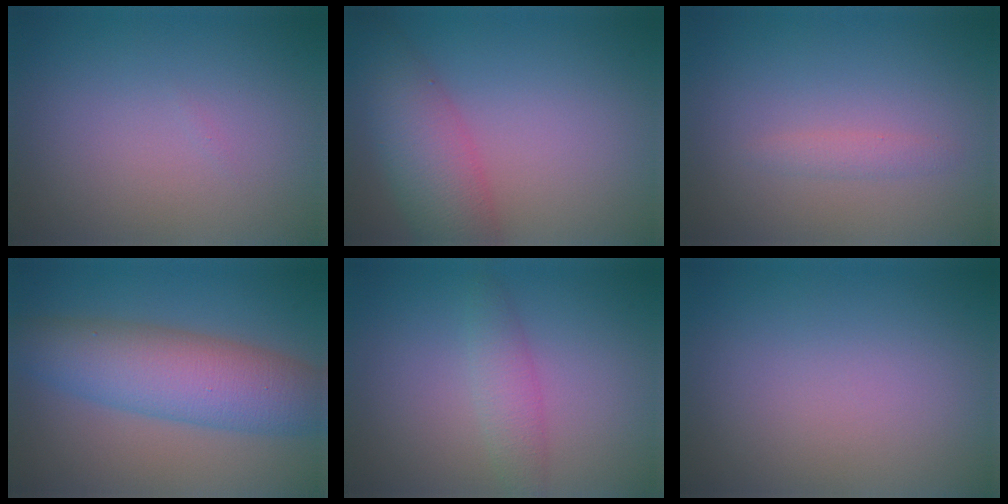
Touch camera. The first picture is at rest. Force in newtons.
{"total": 5.6, "press": 5.6, "slide": 0.3}
{"total": 1.0, "press": 1.0, "slide": 0.0}
{"total": 7.7, "press": 7.7, "slide": 0.3}
{"total": 2.2, "press": 2.2, "slide": 0.0}
{"total": 0.0}